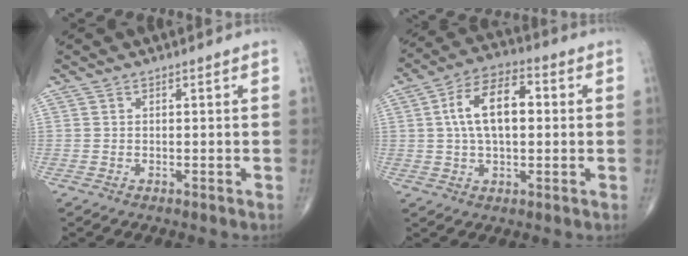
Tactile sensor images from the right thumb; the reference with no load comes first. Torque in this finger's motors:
{"motor_torque": [1.67, 2.11, 0.58, -0.37, 0.11]}